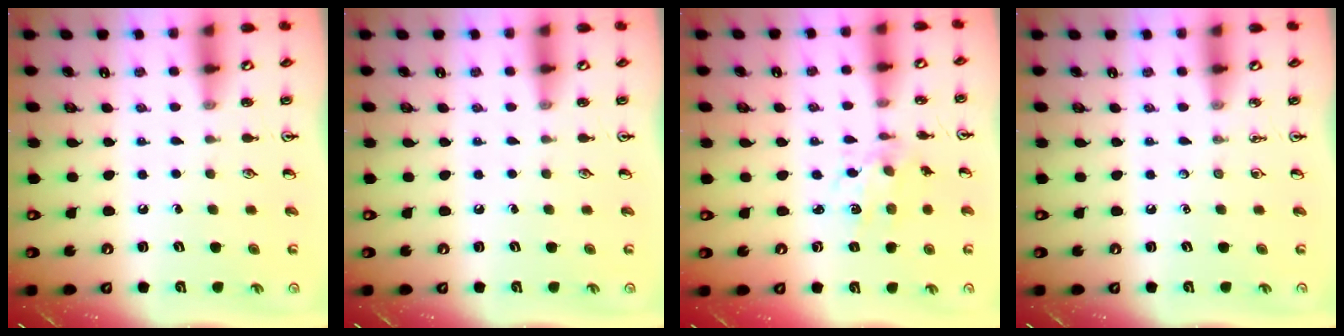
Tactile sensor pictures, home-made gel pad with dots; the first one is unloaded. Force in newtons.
{"total": 0.0}
{"total": 4.5, "press": 4.5, "slide": 0.2}
{"total": 0.0}